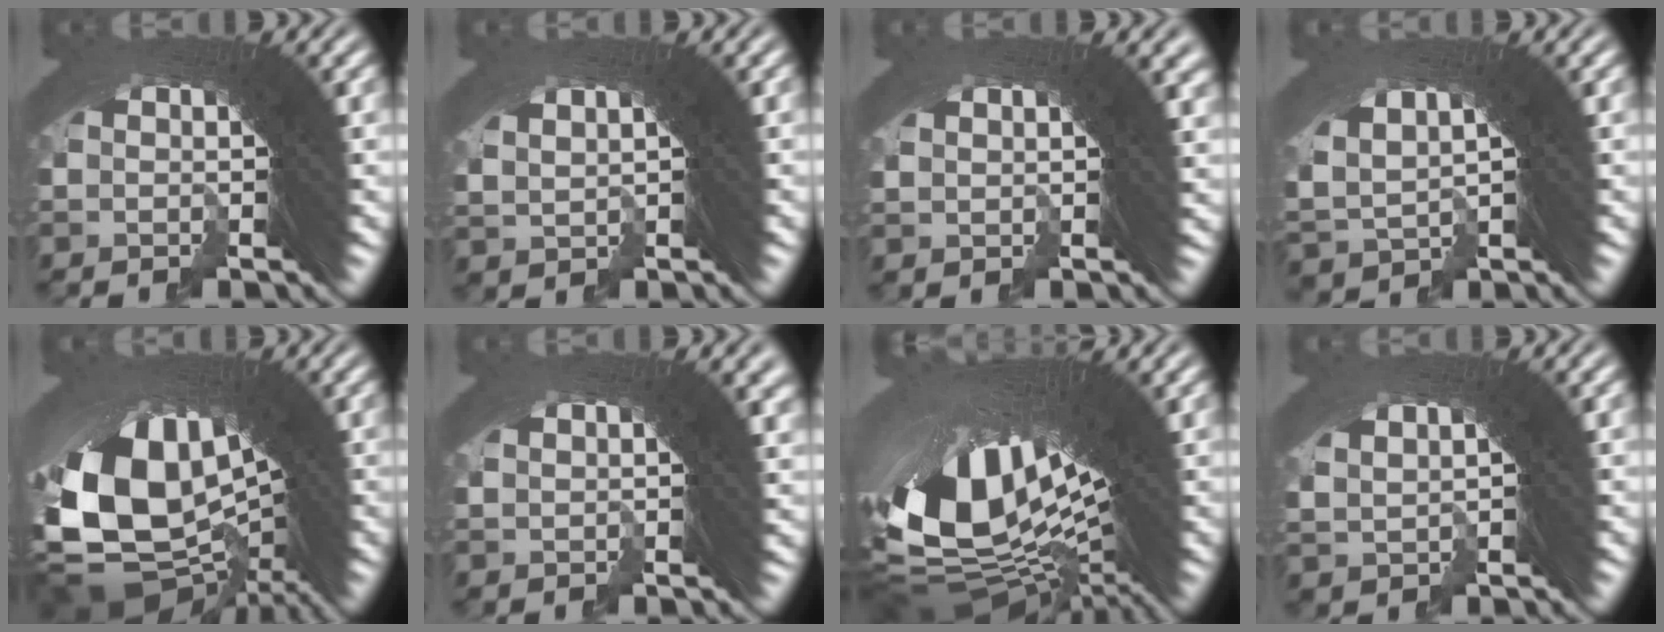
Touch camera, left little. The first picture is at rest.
{"total": 1.7, "force": [1.3, 0.1, 1.1], "torque": [-0.002, 0.014, 0.032]}
{"total": 2.8, "force": [2.0, -0.4, 2.0], "torque": [-0.002, 0.018, 0.031]}
{"total": 4.5, "force": [1.3, 2.8, 3.3], "torque": [-0.063, 0.007, 0.033]}
{"total": 18.5, "force": [-3.0, 12.3, 13.5], "torque": [-0.274, -0.074, -0.010]}
{"total": 3.2, "force": [2.1, -0.4, 2.4], "torque": [-0.002, 0.022, 0.032]}
{"total": 20.8, "force": [0.9, 11.3, 17.5], "torque": [-0.321, -0.041, 0.049]}
{"total": 2.0, "force": [1.3, 0.6, 1.5], "torque": [-0.012, 0.011, 0.034]}